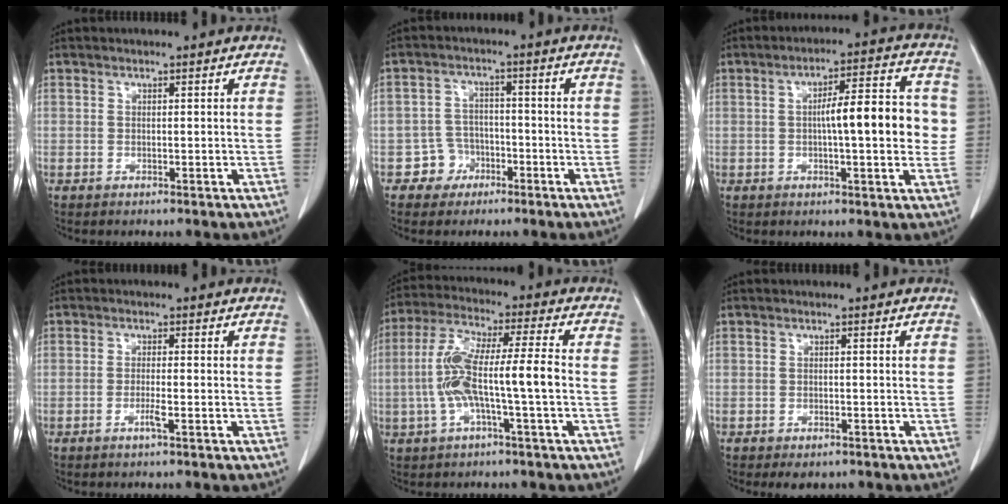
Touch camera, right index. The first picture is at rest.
{"total": 4.5, "force": [-2.3, 3.9, 0.0], "torque": [0.009, 0.017, -0.036]}
{"total": 10.6, "force": [0.1, 2.3, 10.3], "torque": [-0.151, 0.025, 0.001]}
{"total": 1.9, "force": [-0.8, -0.2, 1.7], "torque": [-0.033, -0.001, -0.016]}
{"total": 10.4, "force": [-1.6, 0.5, 10.3], "torque": [-0.209, 0.025, -0.035]}
{"total": 2.8, "force": [-2.2, 1.3, 1.2], "torque": [-0.013, -0.002, -0.024]}